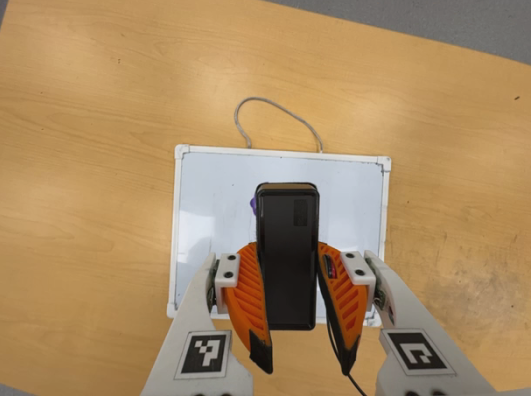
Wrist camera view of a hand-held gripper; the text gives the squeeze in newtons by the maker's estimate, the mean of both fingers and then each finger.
{"total": 7.5, "left": 5.6, "right": 9.4}